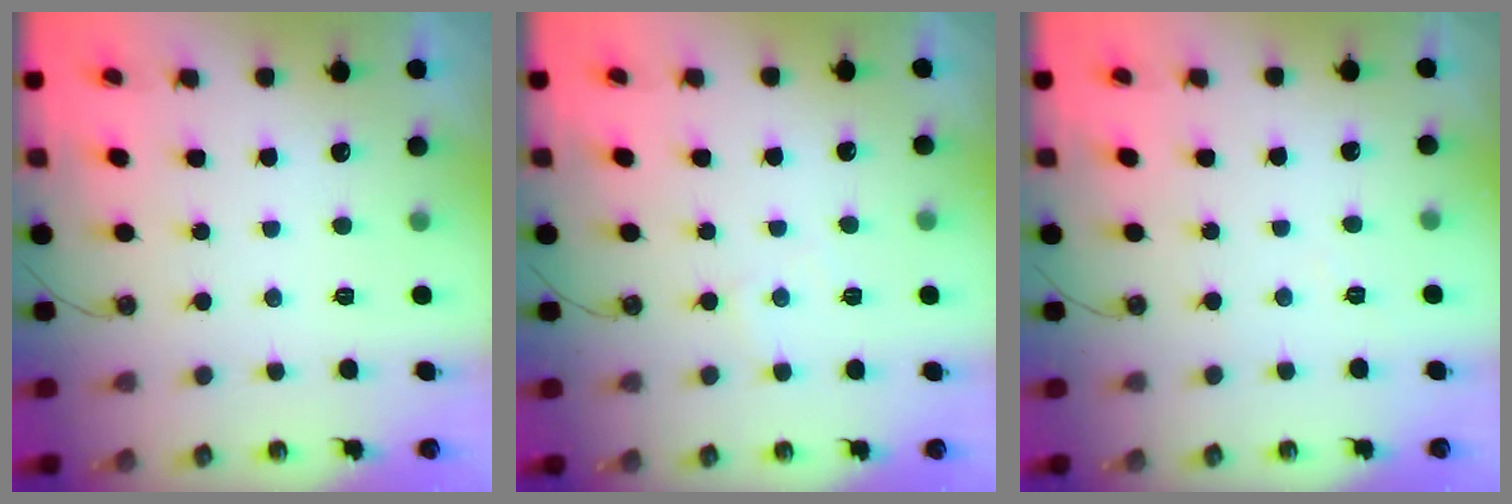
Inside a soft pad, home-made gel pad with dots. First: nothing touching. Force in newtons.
{"total": 3.6, "press": 3.6, "slide": 0.6}
{"total": 3.2, "press": 3.2, "slide": 0.5}